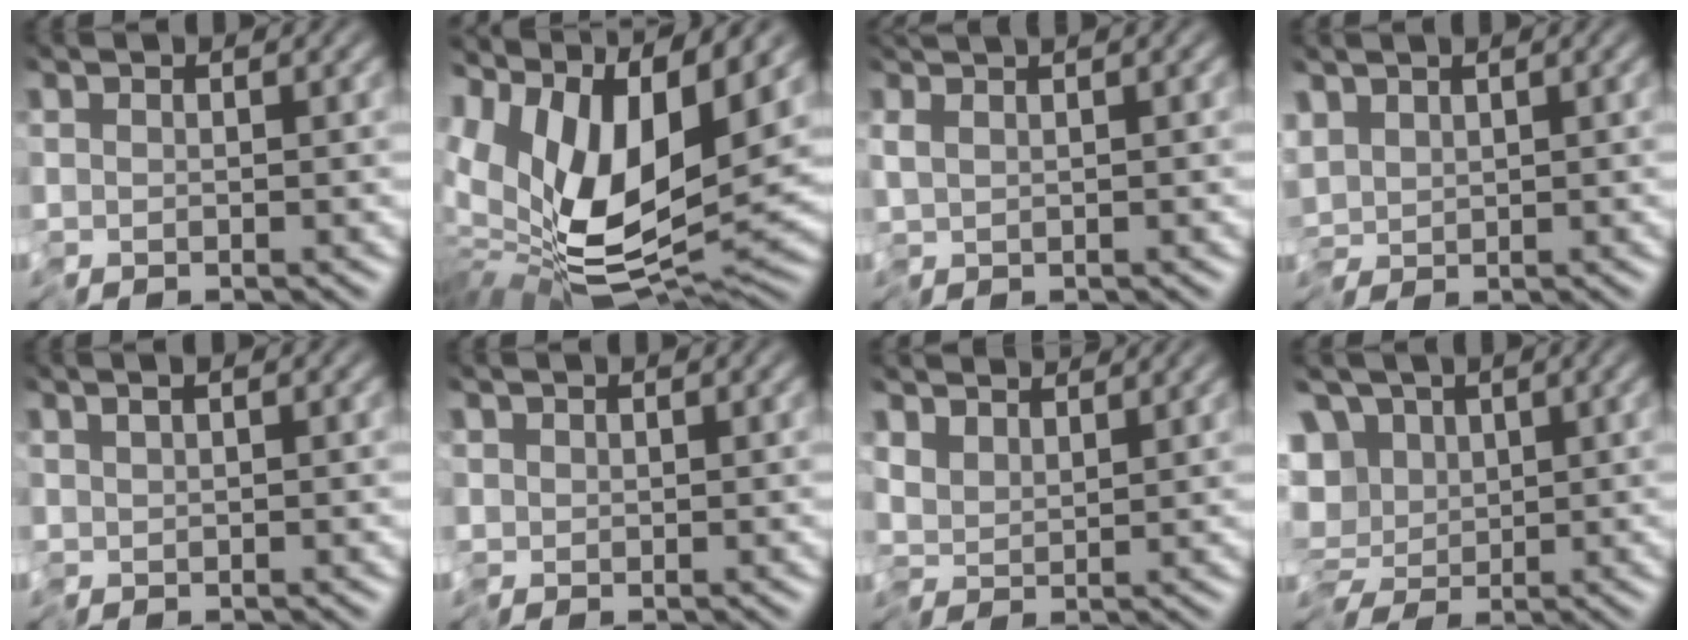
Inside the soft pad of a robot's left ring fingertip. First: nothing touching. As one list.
[{"total": 12.8, "force": [3.1, 6.4, 10.6], "torque": [-0.206, -0.002, 0.058]}, {"total": 1.6, "force": [0.7, 0.1, 1.4], "torque": [-0.027, 0.008, 0.012]}, {"total": 1.2, "force": [0.2, 0.5, 1.1], "torque": [-0.019, 0.005, -0.002]}, {"total": 1.5, "force": [0.2, 0.6, 1.4], "torque": [-0.024, 0.004, 0.004]}, {"total": 0.7, "force": [-0.2, 0.6, 0.3], "torque": [-0.008, 0.000, -0.006]}, {"total": 2.9, "force": [2.3, 1.0, 1.3], "torque": [-0.024, 0.010, 0.031]}, {"total": 9.6, "force": [0.4, 7.6, 5.9], "torque": [-0.079, -0.004, -0.016]}]